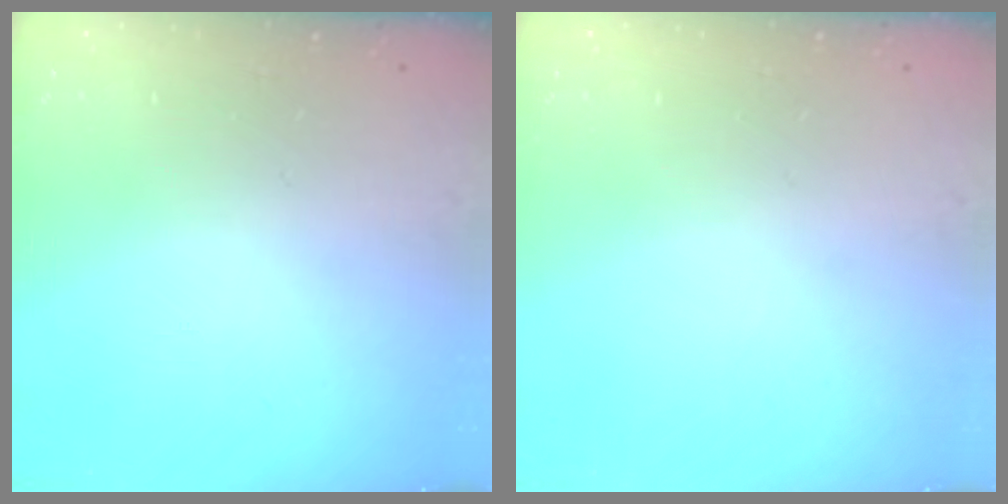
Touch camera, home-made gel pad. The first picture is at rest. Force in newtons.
{"total": 0.0}